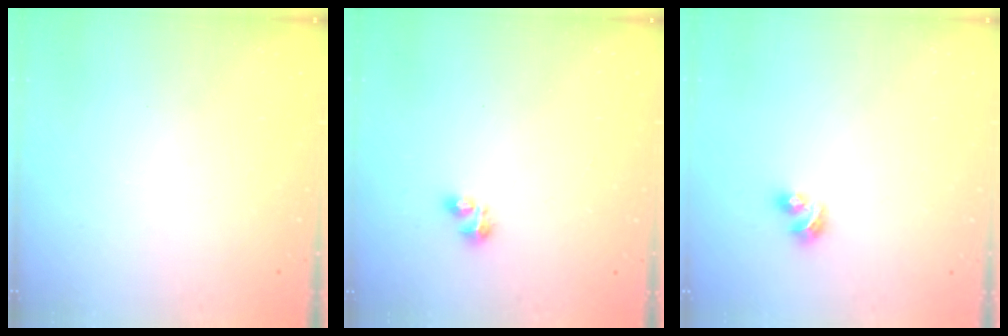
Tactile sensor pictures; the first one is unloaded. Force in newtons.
{"total": 2.7, "press": 2.7, "slide": 0.3}
{"total": 3.9, "press": 3.8, "slide": 0.5}